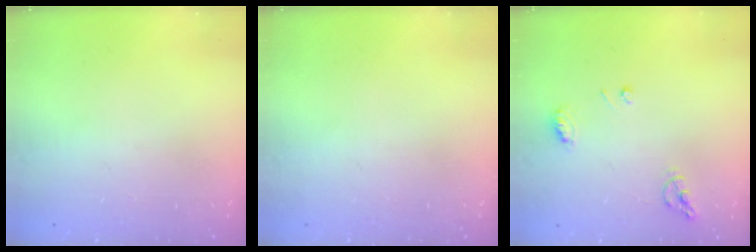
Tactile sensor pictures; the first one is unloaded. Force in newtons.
{"total": 0.0}
{"total": 7.5, "press": 7.4, "slide": 0.9}